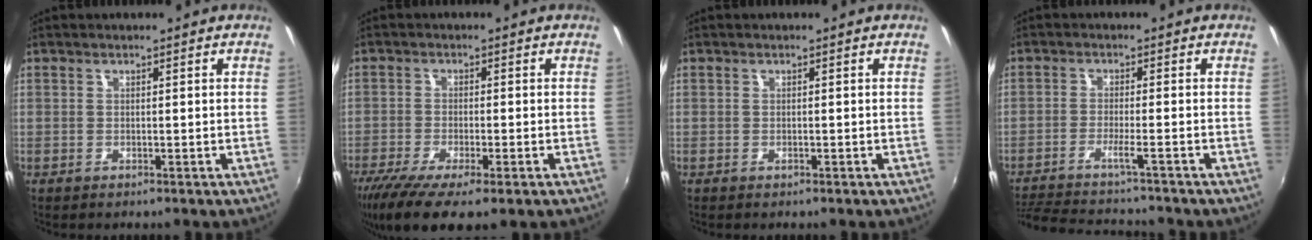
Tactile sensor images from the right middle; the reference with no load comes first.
{"total": 10.7, "force": [-7.0, 2.4, 7.7], "torque": [-0.167, -0.046, -0.119]}
{"total": 0.0}
{"total": 13.1, "force": [-11.8, -0.3, 5.6], "torque": [-0.114, -0.014, -0.188]}